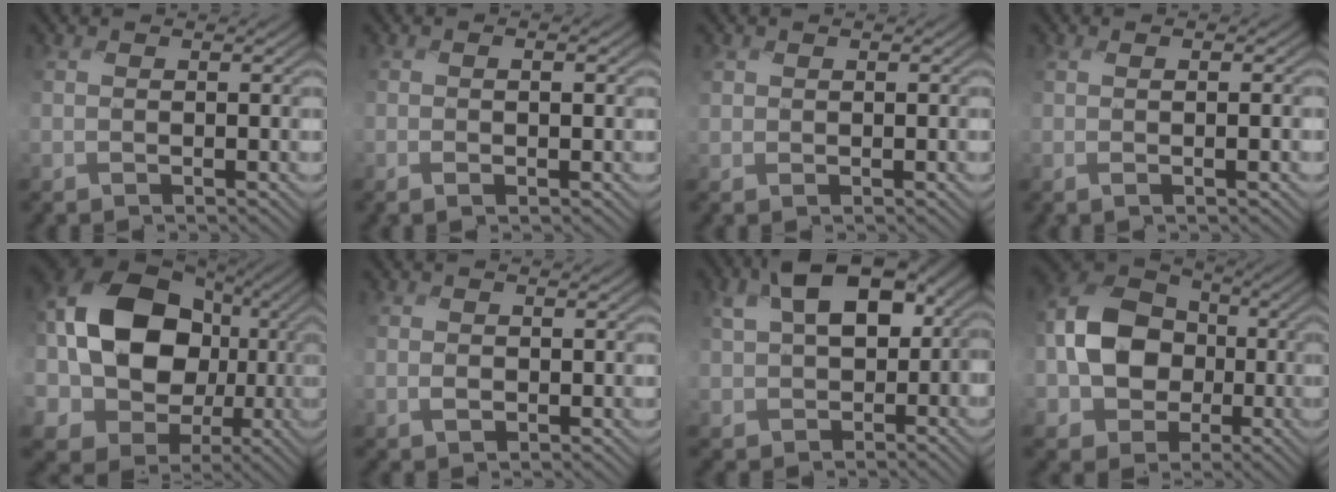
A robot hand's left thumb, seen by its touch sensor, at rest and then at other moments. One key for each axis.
{"total": 1.1, "fx": -0.2, "fy": 0.2, "fz": 1.0, "tx": -0.010, "ty": -0.001, "tz": -0.005}
{"total": 0.6, "fx": 0.2, "fy": 0.5, "fz": 0.2, "tx": -0.005, "ty": 0.001, "tz": 0.003}
{"total": 2.1, "fx": -0.1, "fy": 0.1, "fz": 2.1, "tx": -0.023, "ty": 0.006, "tz": -0.015}
{"total": 16.7, "fx": -0.1, "fy": 13.7, "fz": 9.6, "tx": -0.191, "ty": -0.008, "tz": -0.012}
{"total": 1.1, "fx": -0.6, "fy": 0.8, "fz": 0.5, "tx": -0.012, "ty": -0.001, "tz": -0.013}
{"total": 10.0, "fx": 0.8, "fy": 7.0, "fz": 7.1, "tx": -0.145, "ty": -0.007, "tz": 0.012}
{"total": 11.0, "fx": -1.9, "fy": 9.0, "fz": 6.0, "tx": -0.130, "ty": 0.009, "tz": -0.061}